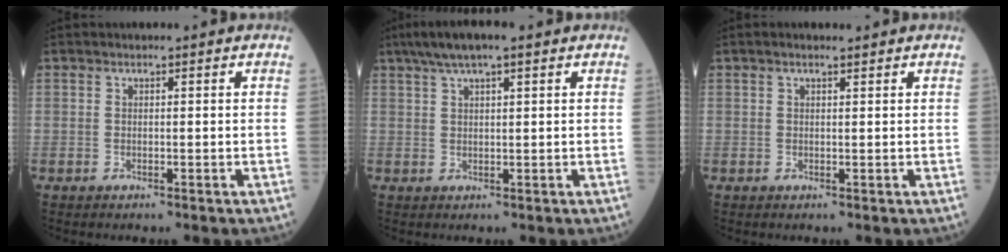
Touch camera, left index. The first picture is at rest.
{"total": 6.2, "force": [4.1, 0.9, 4.5], "torque": [-0.087, 0.033, 0.072]}
{"total": 1.3, "force": [1.0, 0.2, 0.8], "torque": [-0.018, 0.008, 0.016]}